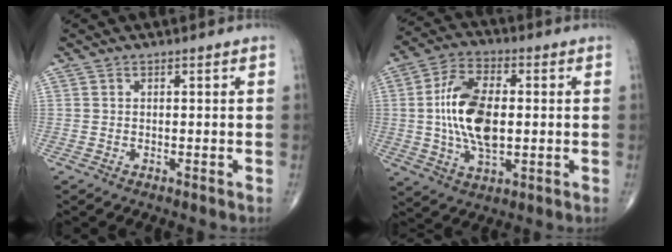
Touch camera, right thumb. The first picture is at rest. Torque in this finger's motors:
{"motor_torque": [1.70, 3.31, 1.45, -0.14, 0.16]}